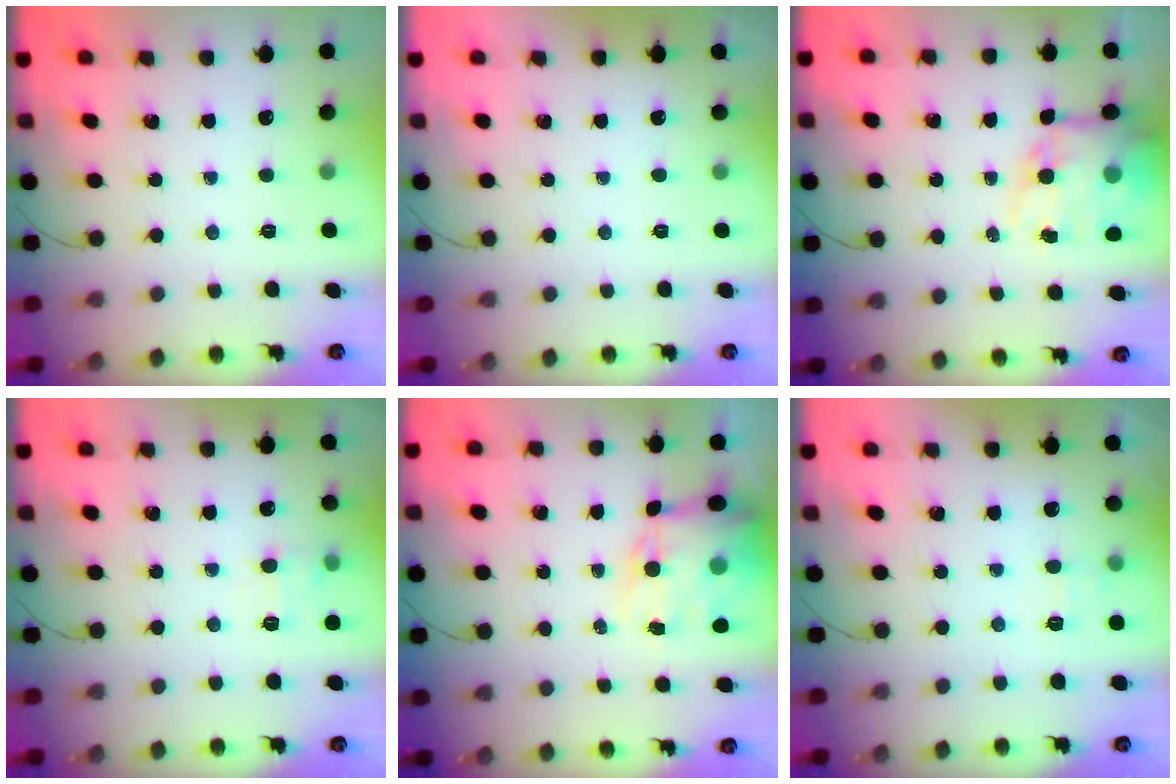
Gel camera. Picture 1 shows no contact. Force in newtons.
{"total": 1.8, "press": 1.7, "slide": 0.3}
{"total": 16.3, "press": 15.8, "slide": 3.9}
{"total": 7.7, "press": 7.5, "slide": 1.9}
{"total": 14.9, "press": 14.4, "slide": 3.7}
{"total": 6.0, "press": 5.8, "slide": 1.5}